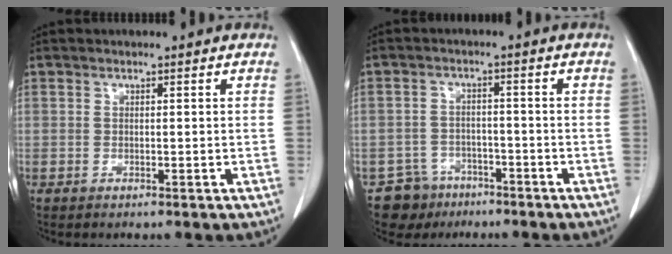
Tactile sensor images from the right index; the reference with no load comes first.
{"total": 5.4, "force": [-3.9, 3.8, -0.4], "torque": [0.008, 0.007, -0.061]}